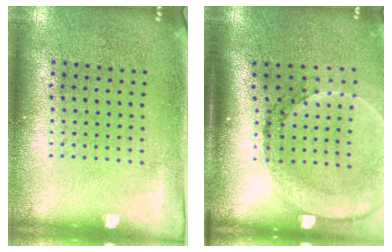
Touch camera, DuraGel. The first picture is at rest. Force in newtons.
{"total": 2.8, "press": 2.1, "slide": 1.9}